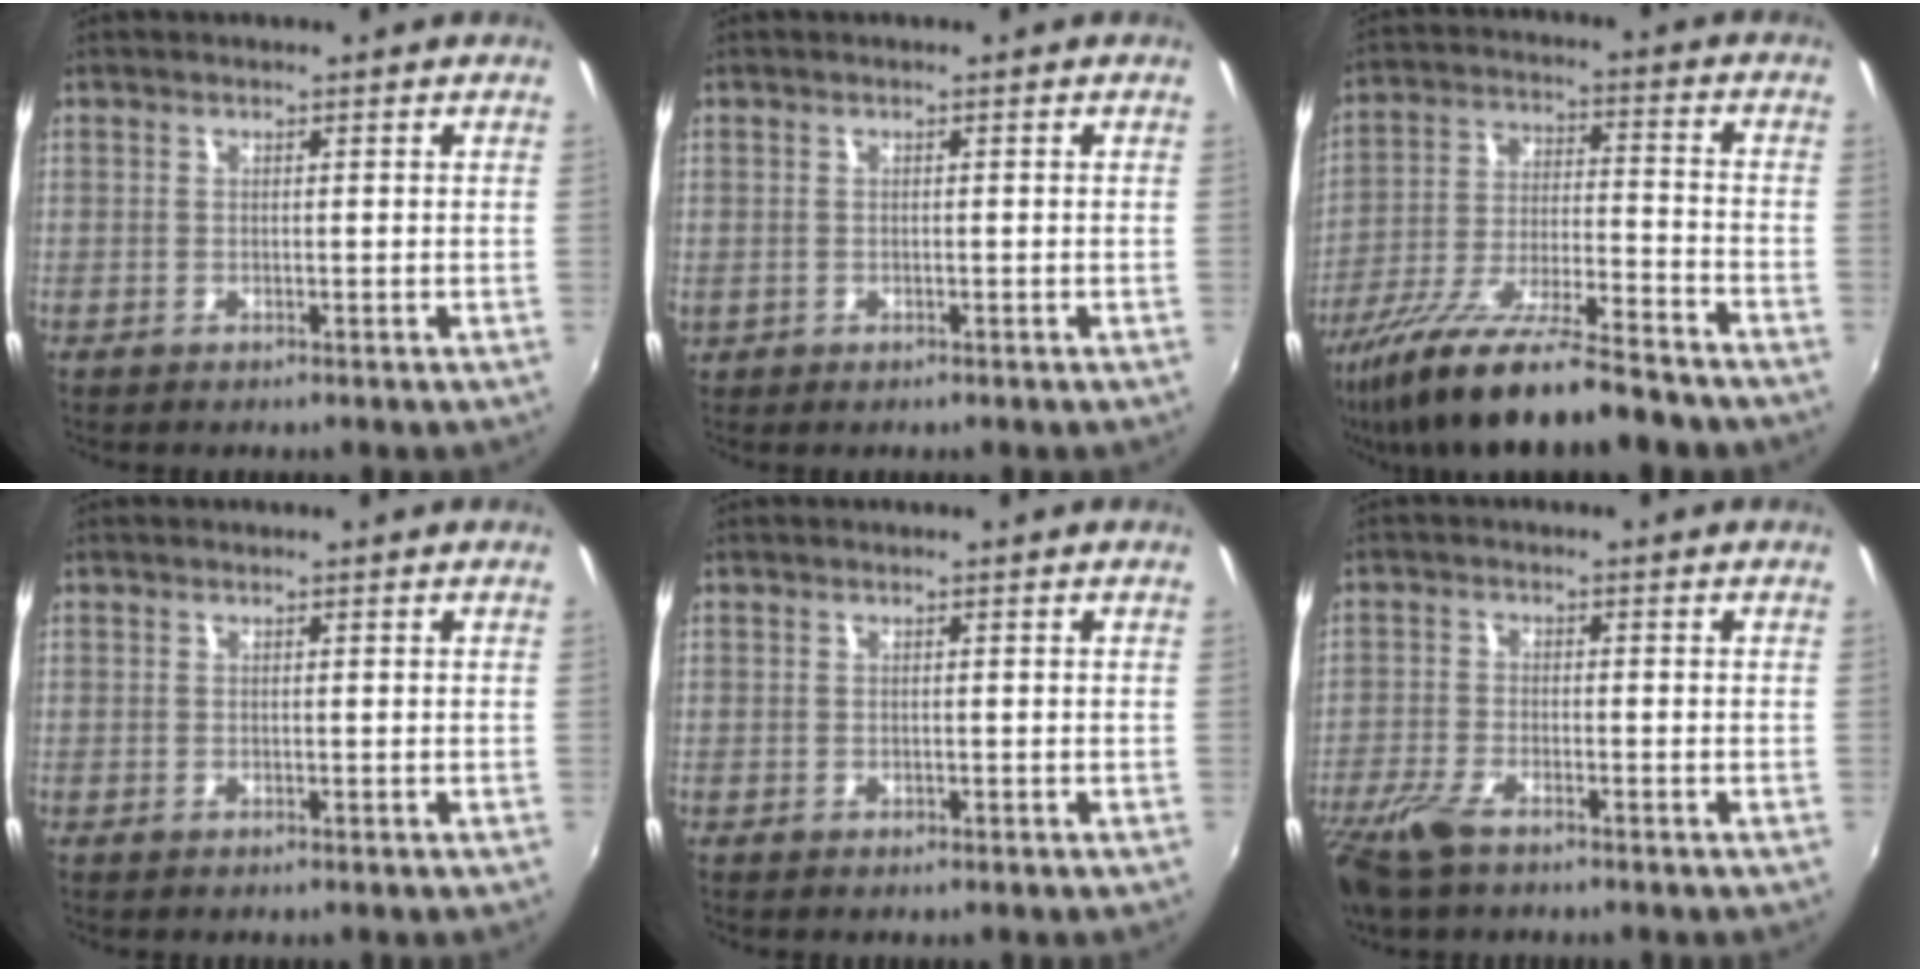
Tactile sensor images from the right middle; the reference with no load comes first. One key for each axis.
{"total": 1.0, "fx": -0.1, "fy": 0.9, "fz": 0.4, "tx": -0.009, "ty": 0.000, "tz": 0.000}
{"total": 19.7, "fx": -15.8, "fy": 3.1, "fz": 11.4, "tx": -0.217, "ty": -0.042, "tz": -0.264}
{"total": 0.0}
{"total": 0.0}
{"total": 7.6, "fx": -5.5, "fy": 2.4, "fz": 4.7, "tx": -0.126, "ty": -0.024, "tz": -0.112}